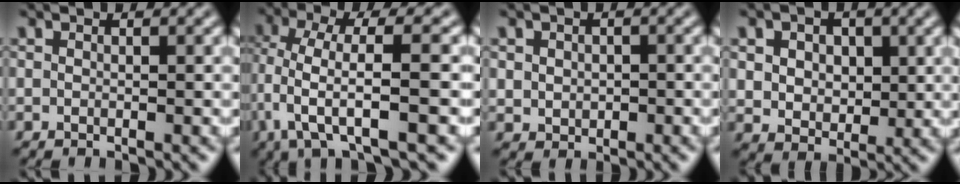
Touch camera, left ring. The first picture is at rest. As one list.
[{"total": 6.8, "force": [-1.4, 1.7, 6.4], "torque": [-0.127, 0.005, -0.031]}, {"total": 1.8, "force": [0.1, 1.7, 0.8], "torque": [-0.017, -0.003, 0.009]}, {"total": 5.7, "force": [2.0, 4.3, 3.2], "torque": [-0.075, 0.011, 0.029]}]